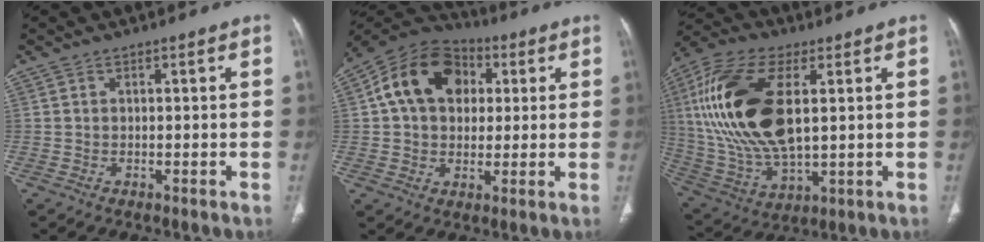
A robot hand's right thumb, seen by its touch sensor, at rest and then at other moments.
{"total": 15.8, "force": [3.6, 11.7, 10.0], "torque": [-0.151, 0.018, 0.050]}
{"total": 23.4, "force": [4.2, 11.5, 20.0], "torque": [-0.427, -0.010, 0.081]}